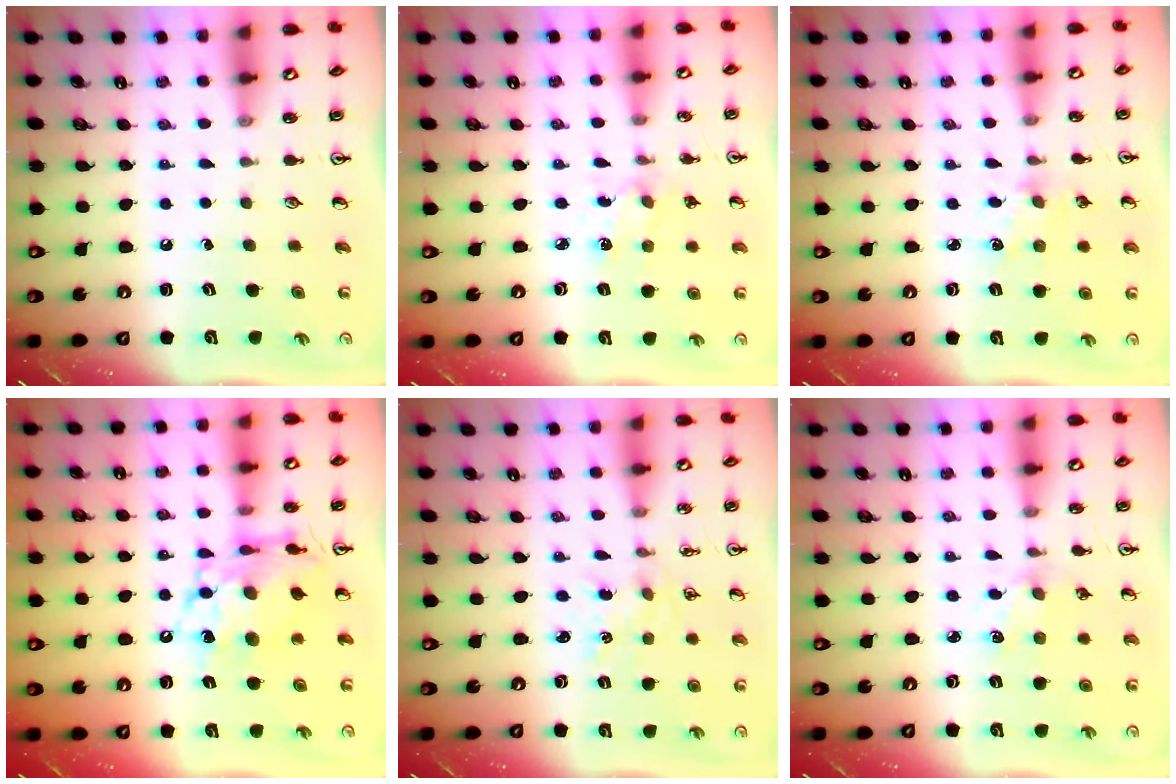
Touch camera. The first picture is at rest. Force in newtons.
{"total": 2.2, "press": 2.1, "slide": 0.5}
{"total": 1.9, "press": 1.8, "slide": 0.3}
{"total": 13.6, "press": 13.5, "slide": 1.4}
{"total": 0.0}
{"total": 1.9, "press": 1.9, "slide": 0.3}